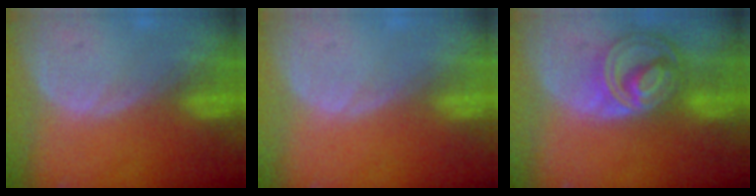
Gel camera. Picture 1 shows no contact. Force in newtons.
{"total": 0.0}
{"total": 8.5, "press": 7.3, "slide": 4.4}